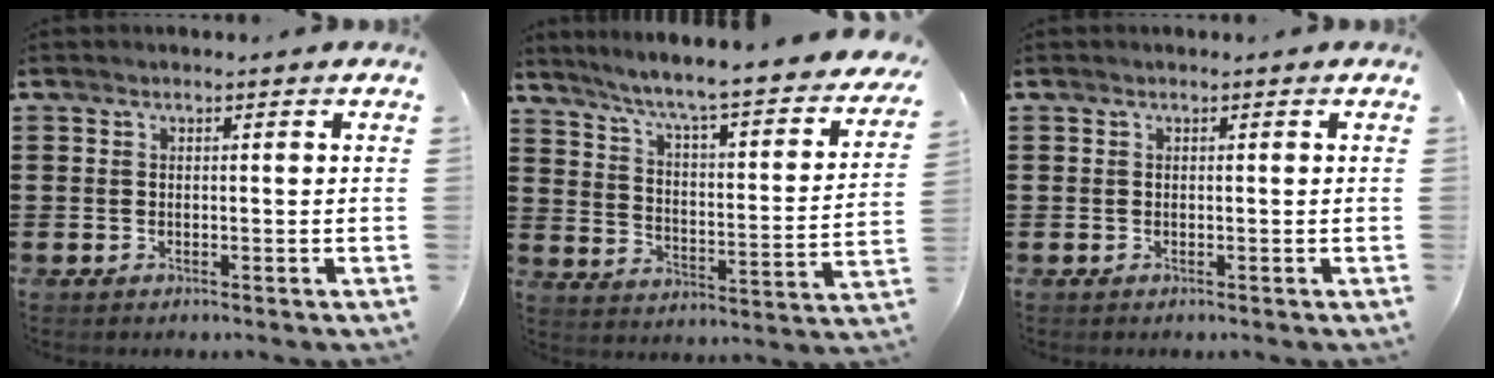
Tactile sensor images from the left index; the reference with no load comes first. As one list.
[{"total": 5.1, "force": [4.0, -0.6, 3.1], "torque": [-0.079, -0.048, 0.055]}, {"total": 0.0}]